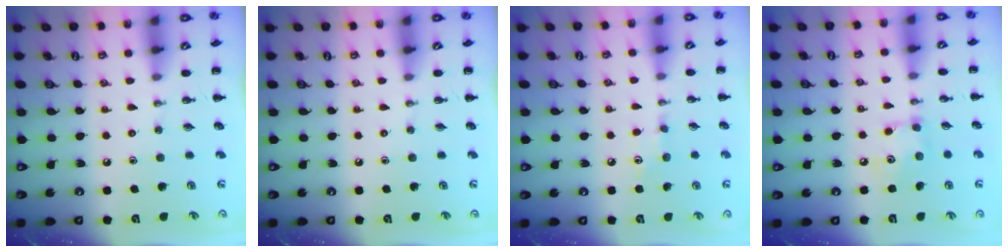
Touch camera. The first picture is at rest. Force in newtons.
{"total": 0.0}
{"total": 6.8, "press": 6.6, "slide": 1.5}
{"total": 5.8, "press": 5.8, "slide": 0.5}